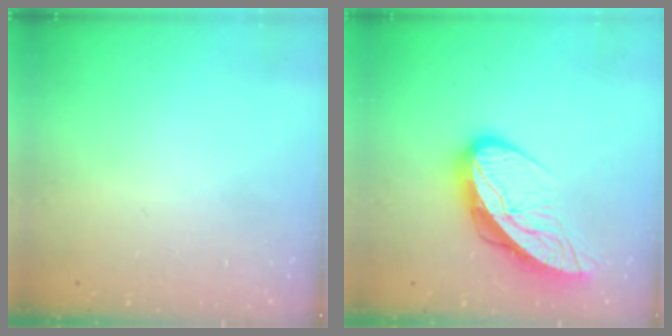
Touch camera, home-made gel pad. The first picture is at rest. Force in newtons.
{"total": 12.5, "press": 12.5, "slide": 1.3}